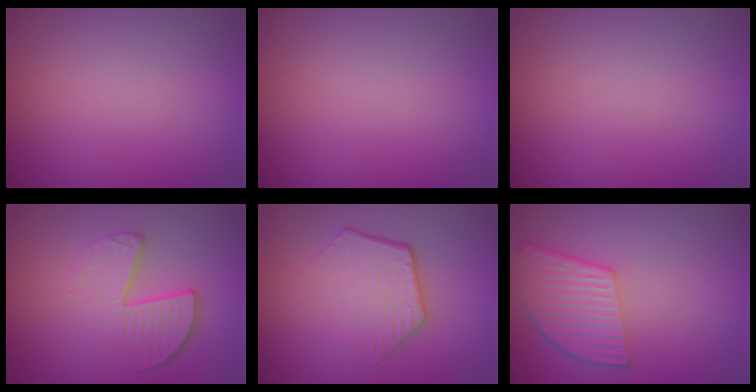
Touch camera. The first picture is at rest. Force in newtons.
{"total": 0.0}
{"total": 0.0}
{"total": 4.3, "press": 2.8, "slide": 3.3}
{"total": 4.5, "press": 3.2, "slide": 3.1}
{"total": 5.0, "press": 4.0, "slide": 3.1}